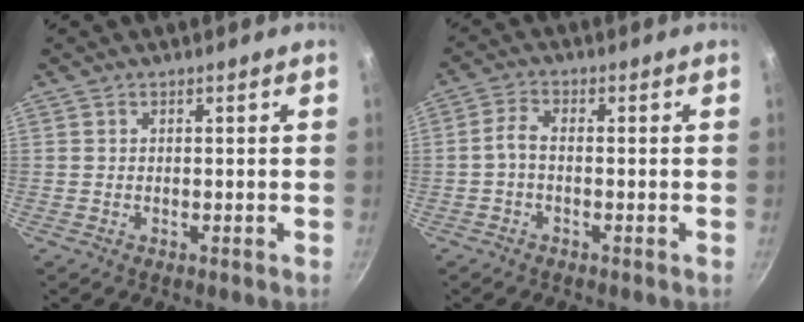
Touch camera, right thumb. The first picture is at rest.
{"total": 2.9, "force": [-0.9, 1.4, 2.4], "torque": [-0.058, 0.016, -0.027]}